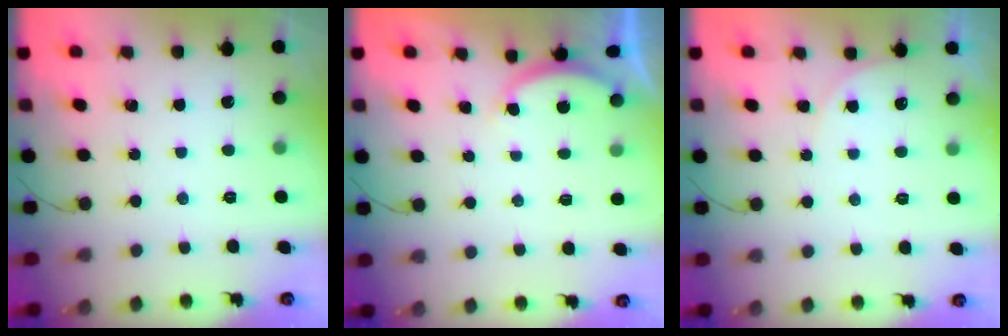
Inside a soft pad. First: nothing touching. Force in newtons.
{"total": 2.5, "press": 2.5, "slide": 0.5}
{"total": 4.4, "press": 4.4, "slide": 0.2}